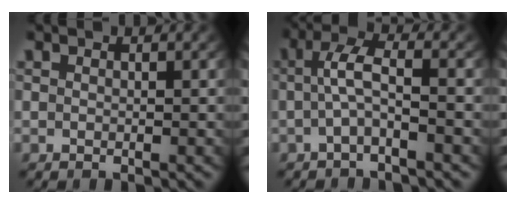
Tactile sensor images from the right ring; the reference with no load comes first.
{"total": 2.8, "force": [-1.1, 0.5, 2.5], "torque": [-0.058, 0.000, -0.017]}